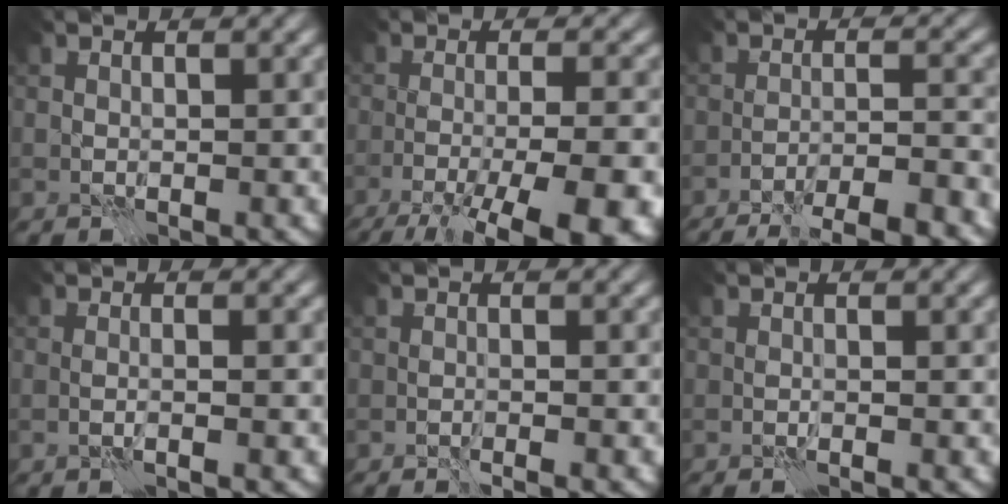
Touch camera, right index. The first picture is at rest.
{"total": 12.9, "force": [-8.4, 3.0, 9.4], "torque": [-0.132, -0.026, -0.110]}
{"total": 9.2, "force": [-7.6, 1.3, 5.0], "torque": [-0.063, -0.001, -0.103]}
{"total": 1.1, "force": [-0.3, -0.1, 1.1], "torque": [-0.013, -0.008, -0.013]}
{"total": 1.2, "force": [-1.0, -0.4, 0.4], "torque": [-0.003, 0.004, -0.019]}
{"total": 0.7, "force": [-0.4, -0.5, -0.2], "torque": [0.004, 0.001, -0.009]}